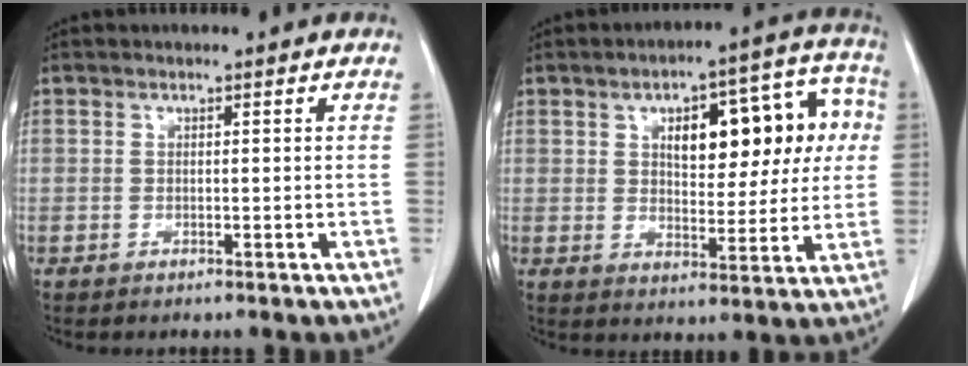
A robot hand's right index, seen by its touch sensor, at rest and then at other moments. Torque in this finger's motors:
{"motor_torque": [0.88, 0.61, 0.32, 0.07]}